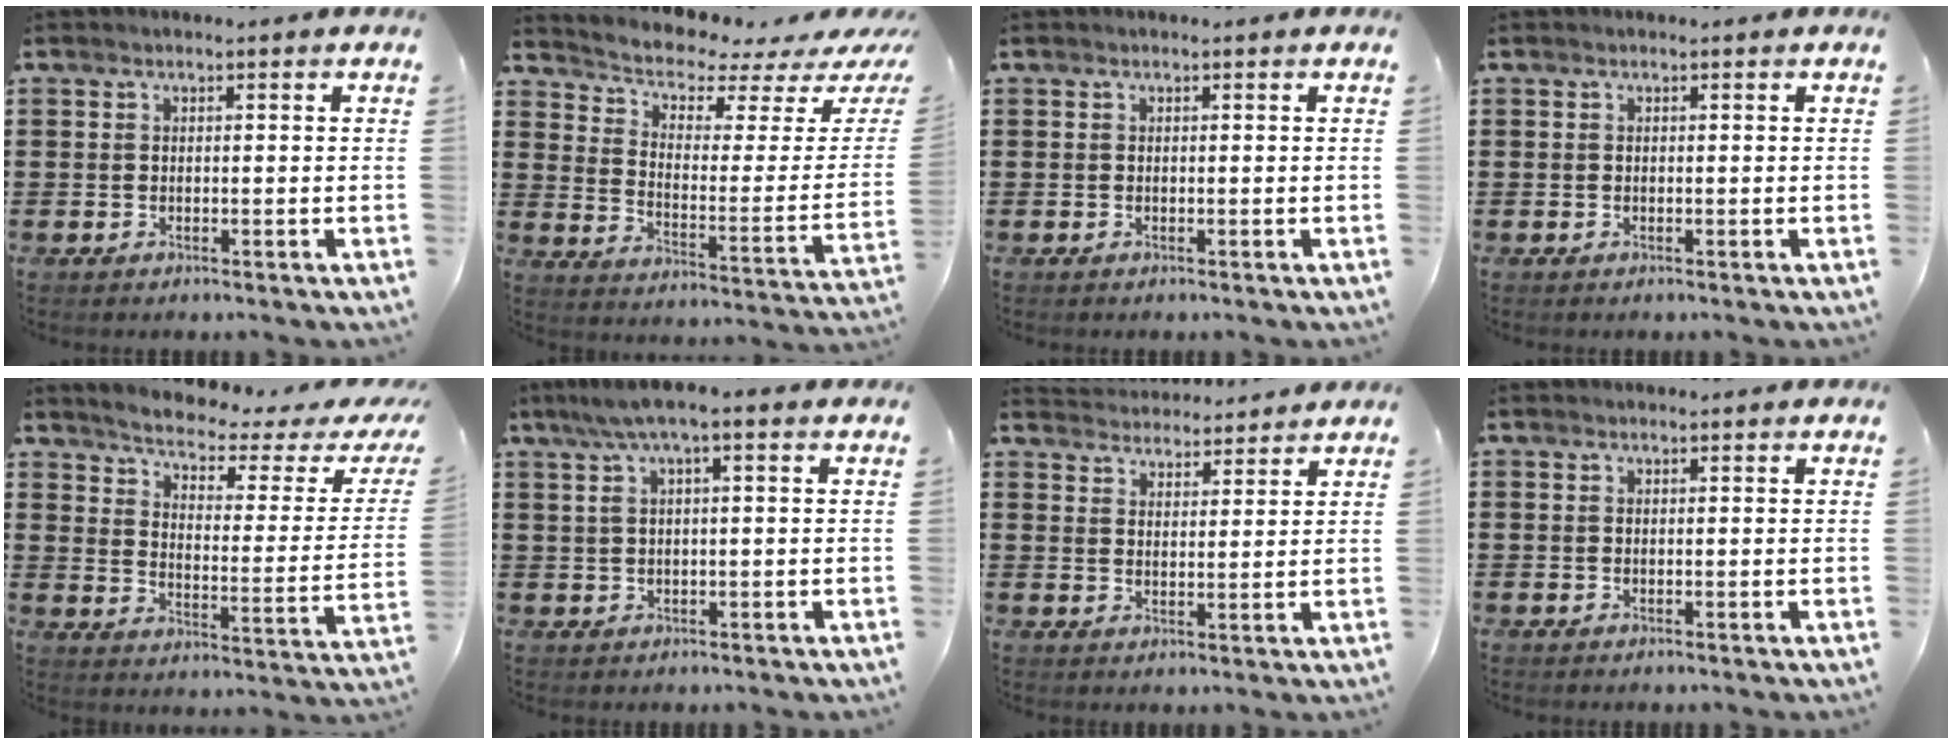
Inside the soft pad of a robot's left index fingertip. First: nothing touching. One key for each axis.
{"total": 4.0, "fx": 3.5, "fy": 1.0, "fz": 1.9, "tx": -0.058, "ty": -0.033, "tz": 0.054}
{"total": 0.0}
{"total": 0.0}
{"total": 2.9, "fx": 2.3, "fy": 0.0, "fz": 1.8, "tx": -0.054, "ty": -0.025, "tz": 0.027}
{"total": 3.6, "fx": 1.0, "fy": 0.4, "fz": 3.4, "tx": -0.073, "ty": 0.001, "tz": 0.012}
{"total": 3.6, "fx": 3.6, "fy": 0.3, "fz": -0.3, "tx": -0.007, "ty": -0.015, "tz": 0.066}
{"total": 0.0}